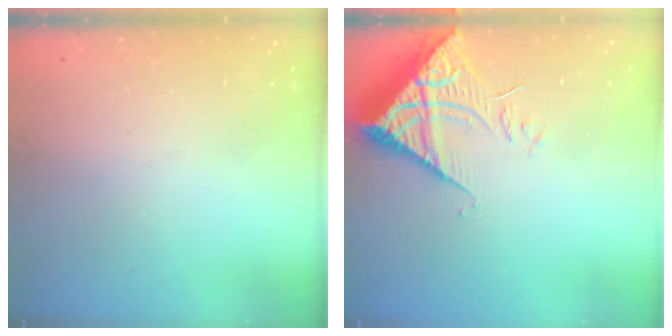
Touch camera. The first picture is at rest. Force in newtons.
{"total": 9.3, "press": 9.2, "slide": 1.2}